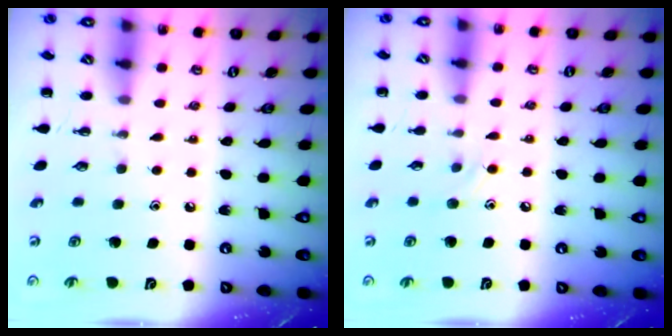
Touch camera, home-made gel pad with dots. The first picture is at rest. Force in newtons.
{"total": 6.2, "press": 6.0, "slide": 1.5}